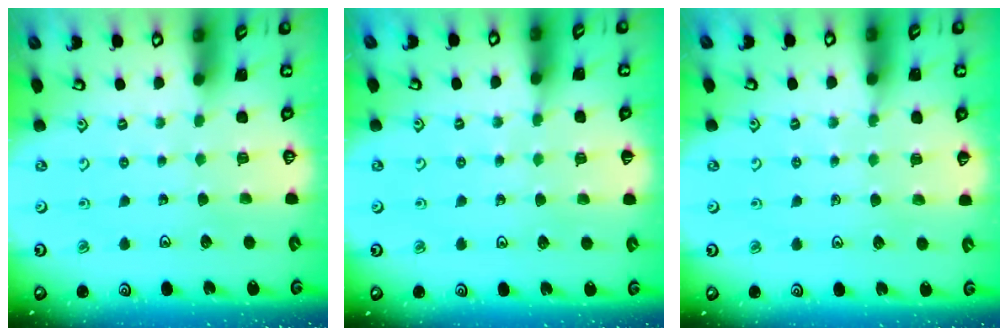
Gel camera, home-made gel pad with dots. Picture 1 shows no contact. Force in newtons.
{"total": 5.8, "press": 5.7, "slide": 0.8}
{"total": 5.1, "press": 4.9, "slide": 1.2}